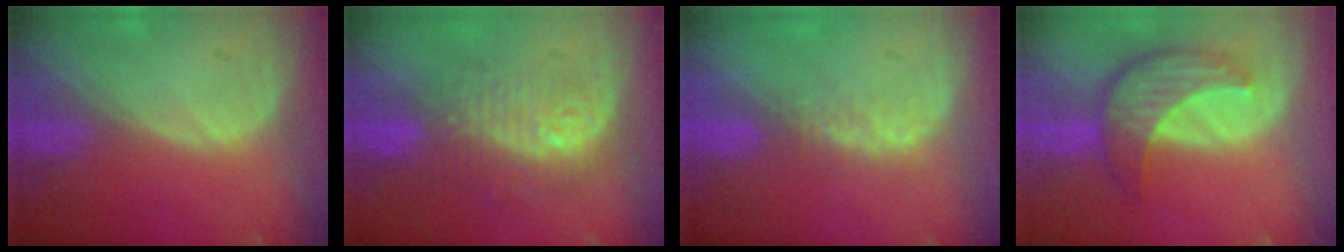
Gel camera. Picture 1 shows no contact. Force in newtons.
{"total": 9.0, "press": 8.7, "slide": 2.4}
{"total": 2.8, "press": 2.4, "slide": 1.5}
{"total": 7.9, "press": 7.4, "slide": 2.7}